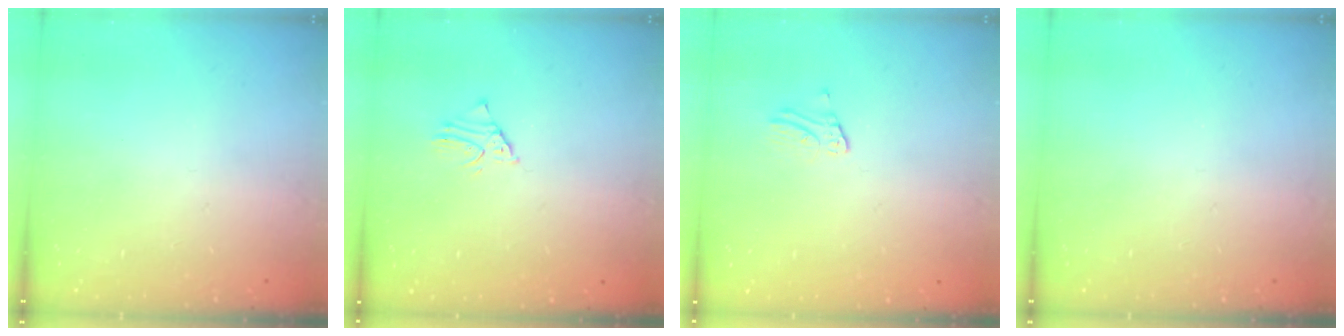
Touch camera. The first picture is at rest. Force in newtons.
{"total": 1.5, "press": 1.5, "slide": 0.1}
{"total": 2.7, "press": 2.7, "slide": 0.2}
{"total": 0.0}